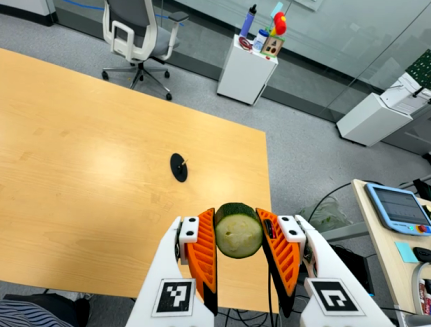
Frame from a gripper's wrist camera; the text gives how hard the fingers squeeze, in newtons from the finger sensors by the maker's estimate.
{"total": 11.4, "left": 11.8, "right": 11.0}